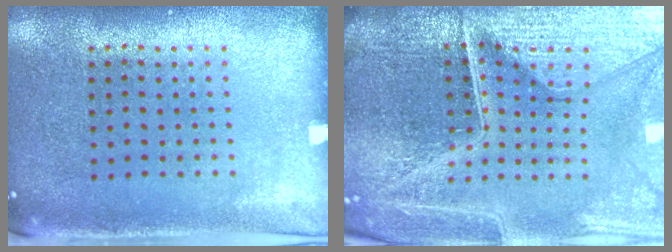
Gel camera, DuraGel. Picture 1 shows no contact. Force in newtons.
{"total": 6.8, "press": 6.0, "slide": 3.2}